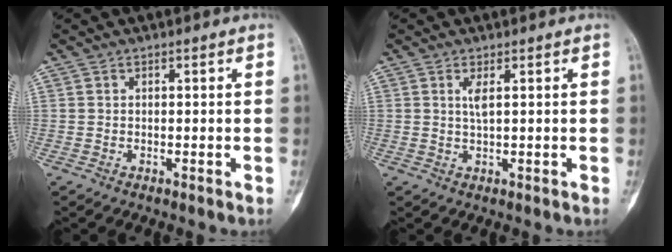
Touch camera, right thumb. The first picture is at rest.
{"total": 2.0, "force": [0.7, 0.3, 1.9], "torque": [-0.047, -0.004, 0.018]}